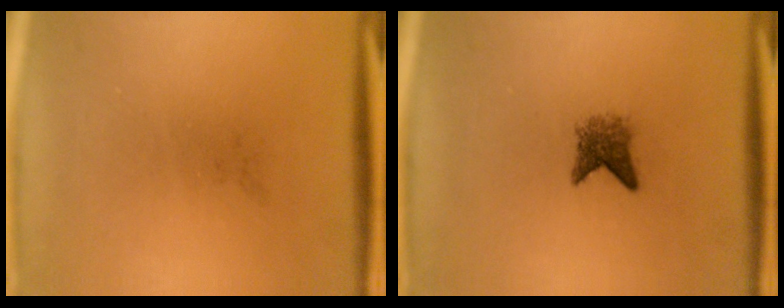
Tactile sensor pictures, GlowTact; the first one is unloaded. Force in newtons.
{"total": 2.6}